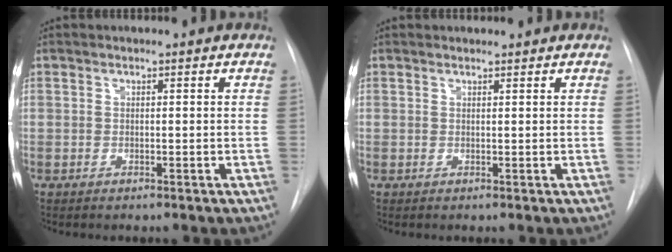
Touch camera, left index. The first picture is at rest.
{"total": 1.5, "force": [1.5, 0.2, 0.1], "torque": [-0.009, 0.009, 0.024]}